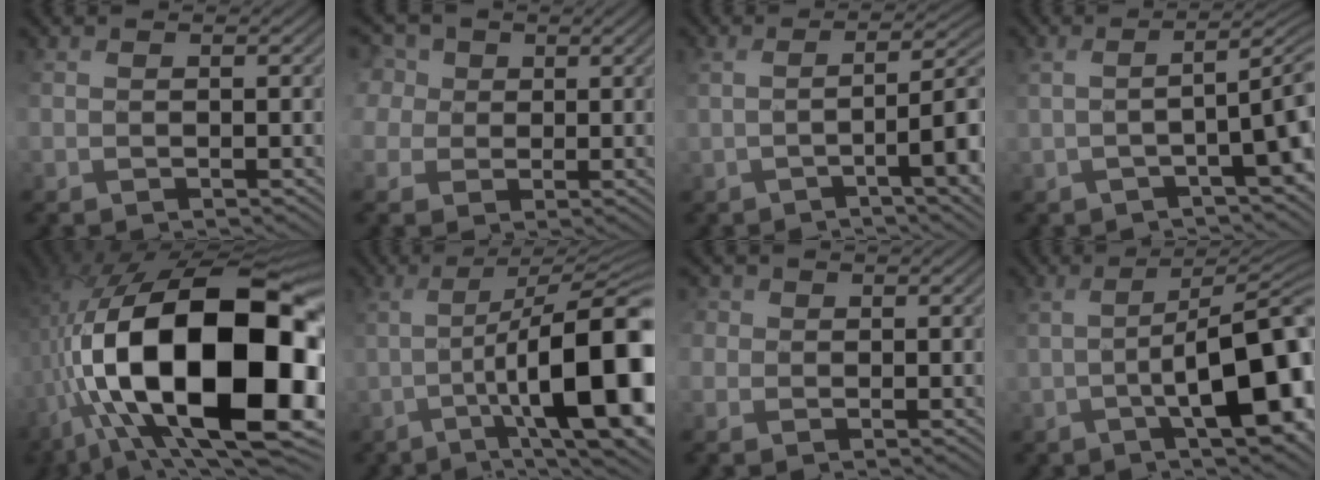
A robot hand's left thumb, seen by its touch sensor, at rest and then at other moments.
{"total": 6.1, "force": [1.0, 5.6, 2.0], "torque": [-0.110, 0.012, 0.005]}
{"total": 8.2, "force": [-1.5, 1.7, 7.8], "torque": [-0.107, 0.004, -0.012]}
{"total": 6.7, "force": [-1.0, 1.2, 6.5], "torque": [-0.082, 0.008, -0.009]}
{"total": 21.9, "force": [-0.7, 12.1, 18.3], "torque": [-0.377, -0.022, 0.016]}
{"total": 15.2, "force": [-3.0, 4.0, 14.4], "torque": [-0.206, -0.007, -0.014]}
{"total": 2.5, "force": [-0.6, 2.4, 0.4], "torque": [-0.018, 0.003, -0.009]}
{"total": 12.8, "force": [-3.3, 3.5, 11.9], "torque": [-0.139, 0.012, -0.036]}